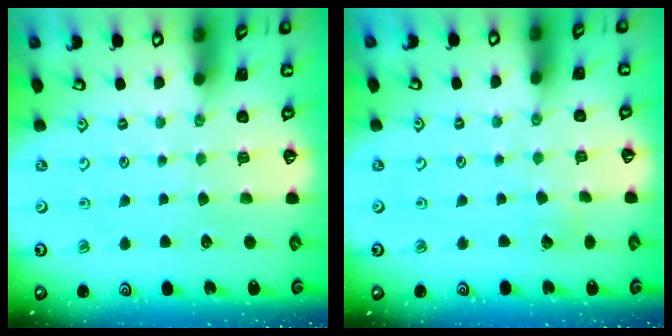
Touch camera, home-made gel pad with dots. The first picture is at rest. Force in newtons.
{"total": 2.7, "press": 2.7, "slide": 0.2}